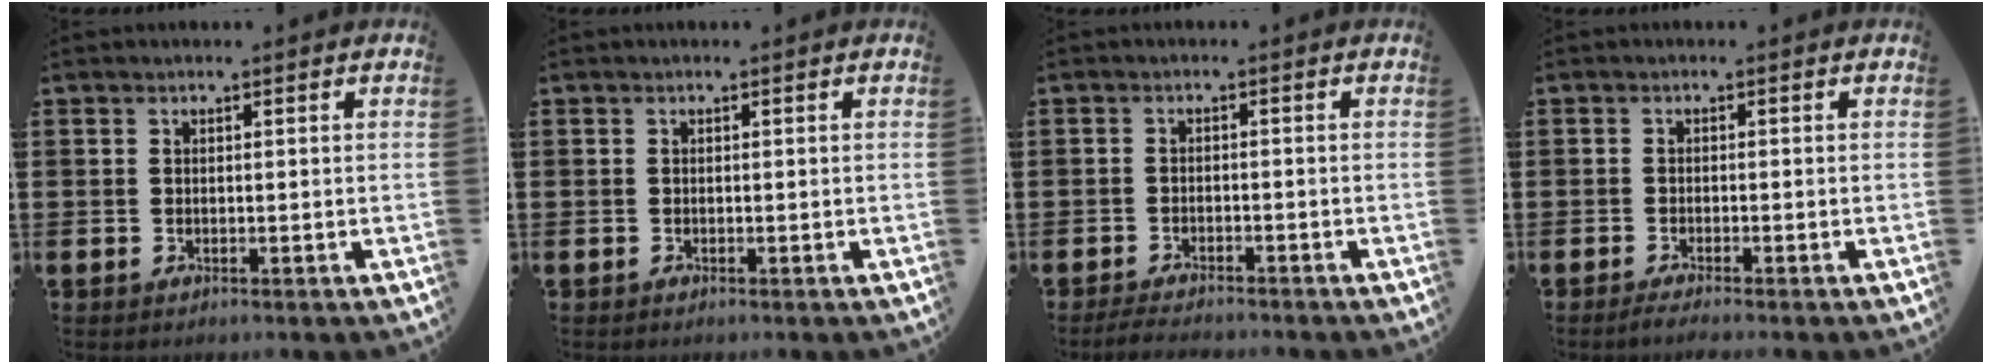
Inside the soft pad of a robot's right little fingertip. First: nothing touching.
{"total": 0.0}
{"total": 1.8, "force": [-1.7, 0.1, 0.5], "torque": [-0.010, 0.005, -0.035]}
{"total": 1.1, "force": [-0.9, -0.1, 0.7], "torque": [-0.009, -0.002, -0.017]}